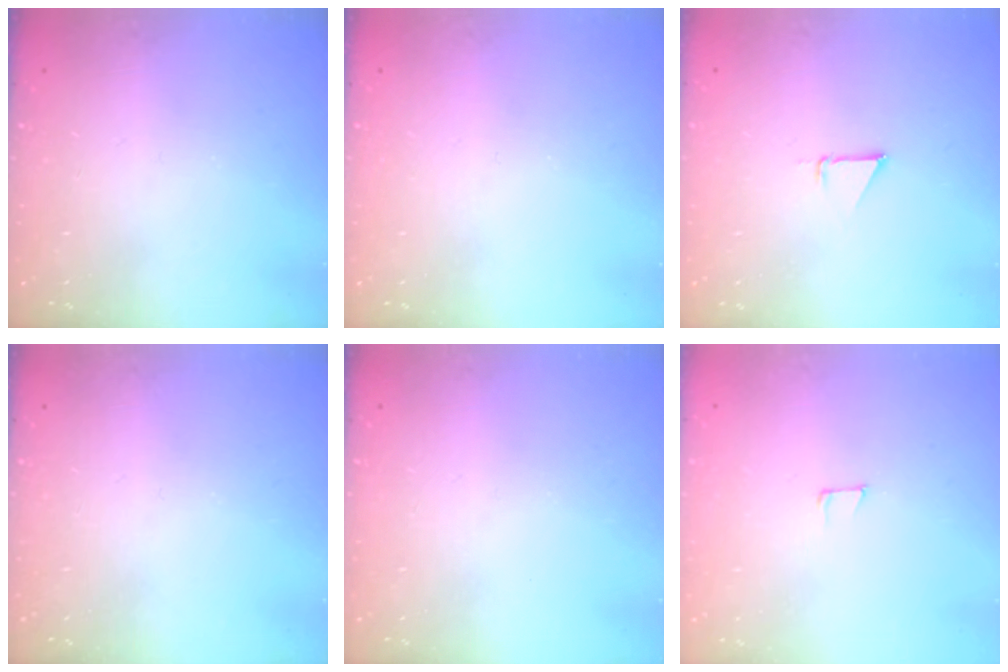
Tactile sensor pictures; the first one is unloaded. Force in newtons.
{"total": 0.0}
{"total": 2.5, "press": 2.5, "slide": 0.1}
{"total": 0.0}
{"total": 0.0}
{"total": 4.1, "press": 4.0, "slide": 1.1}